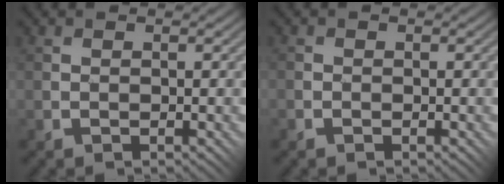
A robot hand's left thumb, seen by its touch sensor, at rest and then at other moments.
{"total": 0.8, "force": [-0.4, 0.6, -0.2], "torque": [0.011, 0.002, -0.015]}